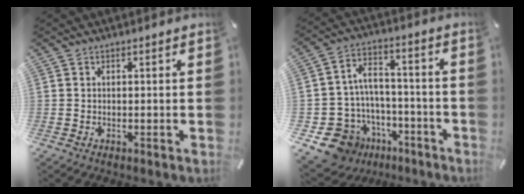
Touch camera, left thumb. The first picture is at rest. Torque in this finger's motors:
{"motor_torque": [0.90, 1.06, -0.01, 0.25, 0.06]}